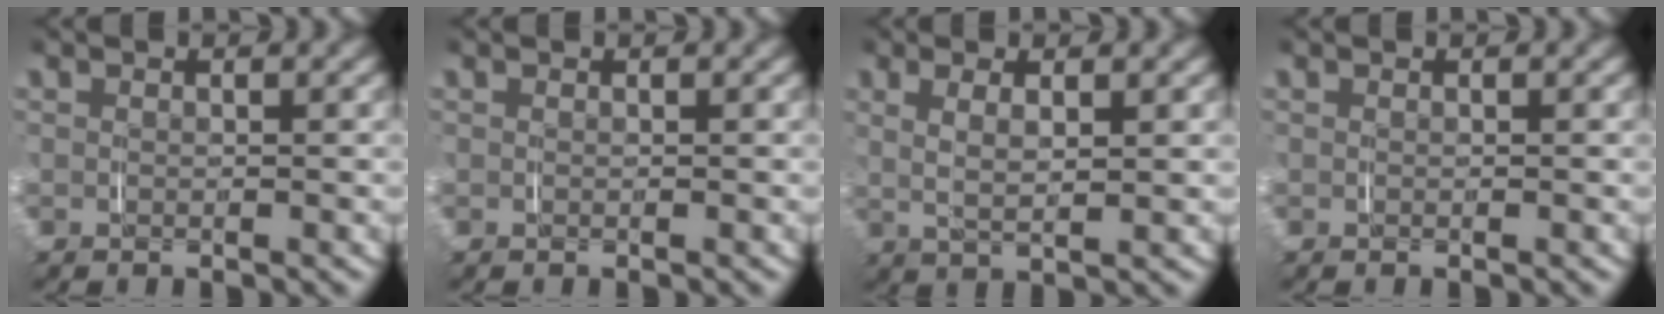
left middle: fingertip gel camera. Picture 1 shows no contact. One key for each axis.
{"total": 0.0}
{"total": 3.4, "fx": 1.0, "fy": 1.2, "fz": 2.9, "tx": -0.054, "ty": 0.001, "tz": 0.023}
{"total": 0.0}